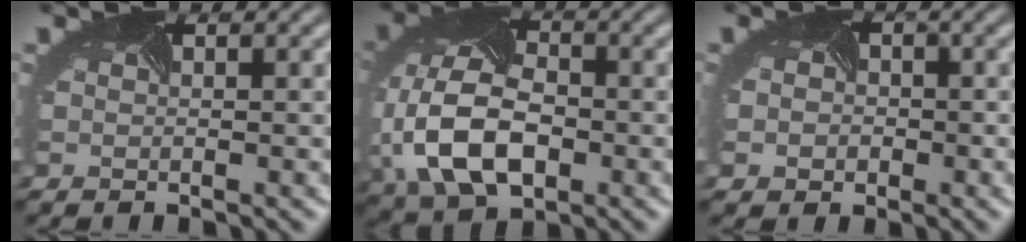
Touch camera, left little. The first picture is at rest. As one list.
[{"total": 10.3, "force": [-2.2, 6.8, 7.5], "torque": [-0.185, -0.021, -0.043]}, {"total": 3.7, "force": [-0.3, 3.2, 1.8], "torque": [-0.017, 0.002, -0.015]}]